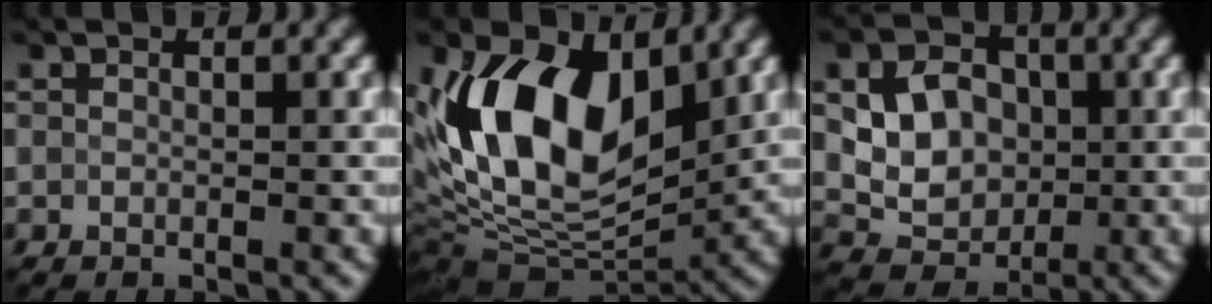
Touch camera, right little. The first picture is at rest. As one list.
[{"total": 13.5, "force": [3.2, 7.9, 10.4], "torque": [-0.188, -0.003, 0.055]}, {"total": 5.1, "force": [0.5, 4.2, 2.9], "torque": [-0.055, 0.002, 0.009]}]